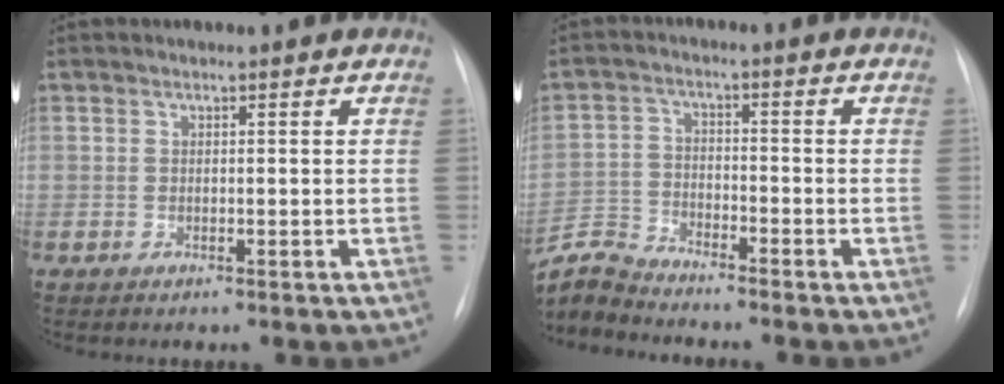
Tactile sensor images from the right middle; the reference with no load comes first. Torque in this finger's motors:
{"motor_torque": [-0.21, -0.10, -0.02, 0.01]}